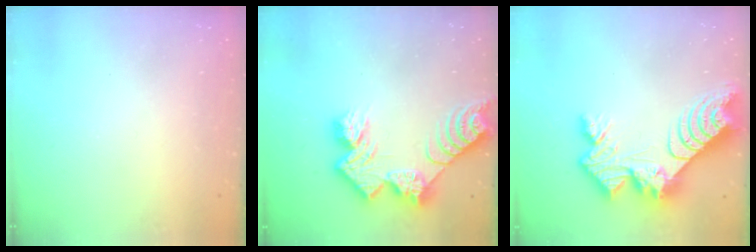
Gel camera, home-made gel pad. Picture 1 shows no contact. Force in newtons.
{"total": 12.3, "press": 12.2, "slide": 1.1}
{"total": 15.4, "press": 15.4, "slide": 1.1}